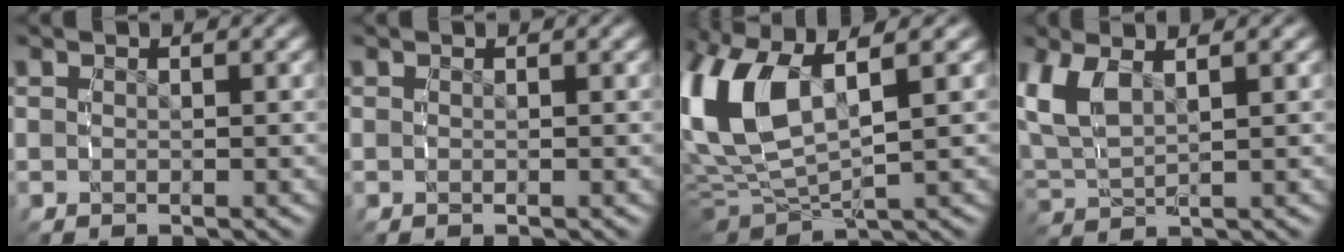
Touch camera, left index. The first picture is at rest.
{"total": 0.0}
{"total": 8.4, "force": [1.6, 5.1, 6.4], "torque": [-0.168, -0.003, 0.035]}
{"total": 4.9, "force": [1.7, 3.2, 3.2], "torque": [-0.110, -0.009, 0.042]}